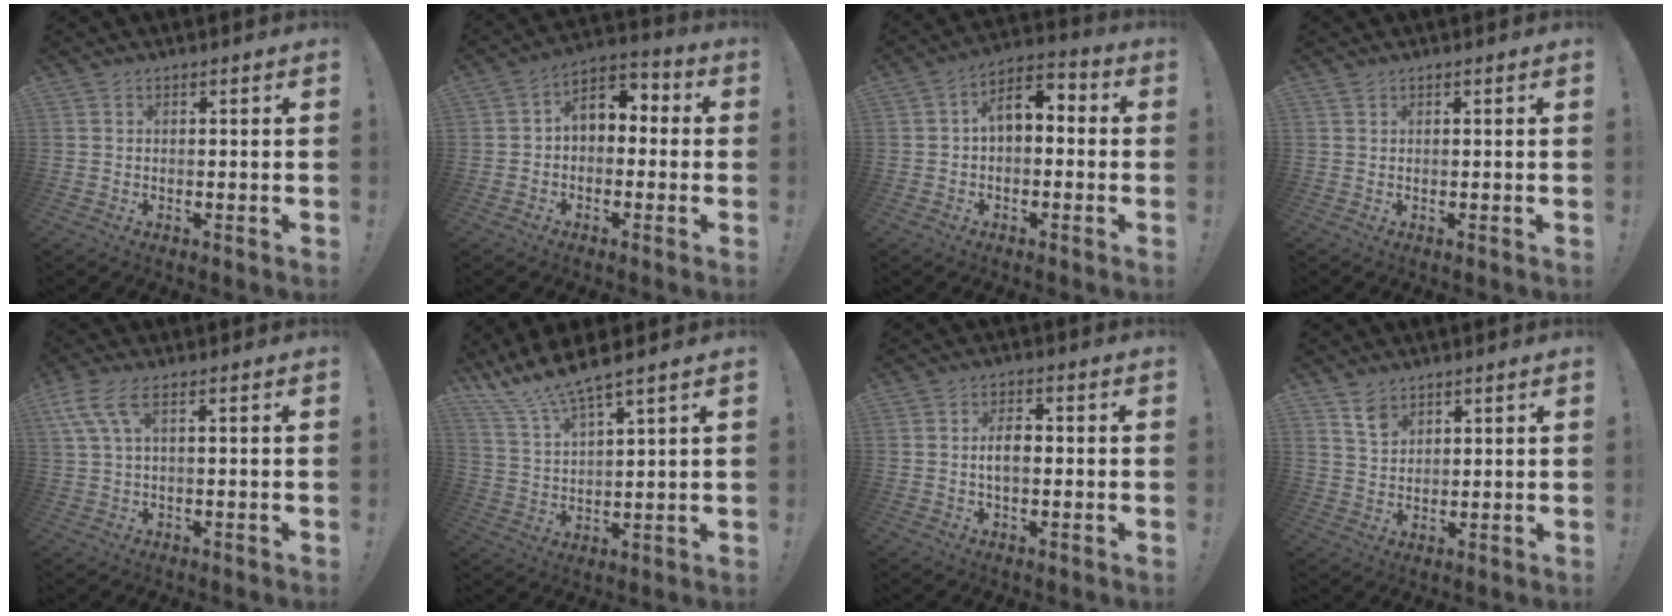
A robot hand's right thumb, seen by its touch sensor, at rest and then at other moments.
{"total": 6.8, "force": [0.5, 5.2, 4.3], "torque": [-0.069, 0.012, 0.015]}
{"total": 7.2, "force": [0.2, 4.6, 5.5], "torque": [-0.095, 0.018, 0.009]}
{"total": 0.6, "force": [0.5, 0.2, 0.3], "torque": [-0.011, 0.003, 0.010]}
{"total": 6.7, "force": [2.6, 2.4, 5.6], "torque": [-0.110, 0.002, 0.054]}
{"total": 9.3, "force": [8.4, 0.1, 4.1], "torque": [-0.100, -0.048, 0.150]}
{"total": 4.7, "force": [-0.2, 2.4, 4.0], "torque": [-0.065, 0.004, -0.009]}
{"total": 5.8, "force": [4.0, 3.6, 2.2], "torque": [-0.036, -0.019, 0.076]}